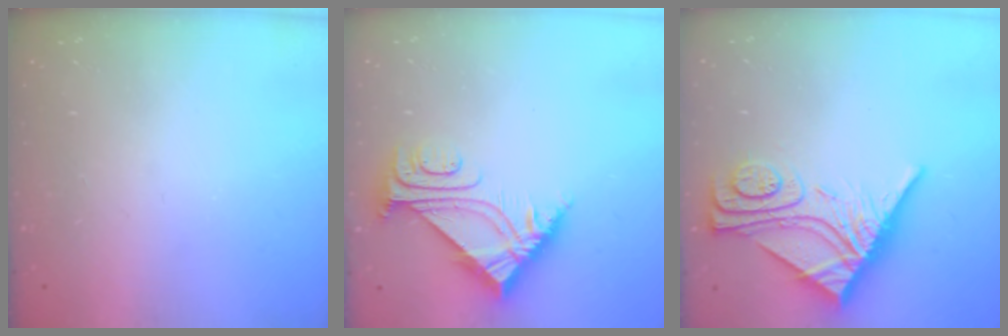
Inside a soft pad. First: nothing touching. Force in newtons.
{"total": 7.0, "press": 7.0, "slide": 0.7}
{"total": 13.4, "press": 13.4, "slide": 1.1}